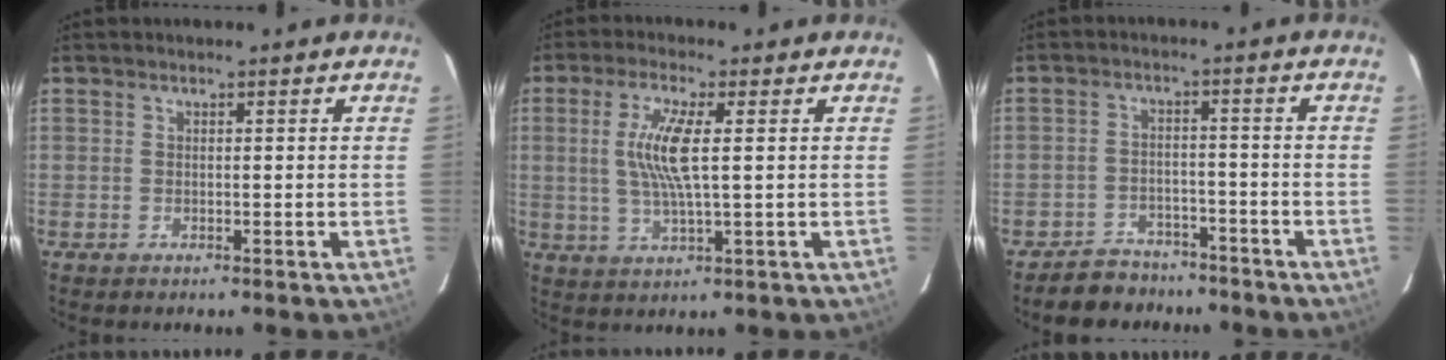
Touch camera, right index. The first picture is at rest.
{"total": 8.0, "force": [1.1, 0.9, 7.9], "torque": [-0.159, -0.001, 0.021]}
{"total": 8.0, "force": [-6.7, 4.1, 1.4], "torque": [-0.048, 0.016, -0.094]}